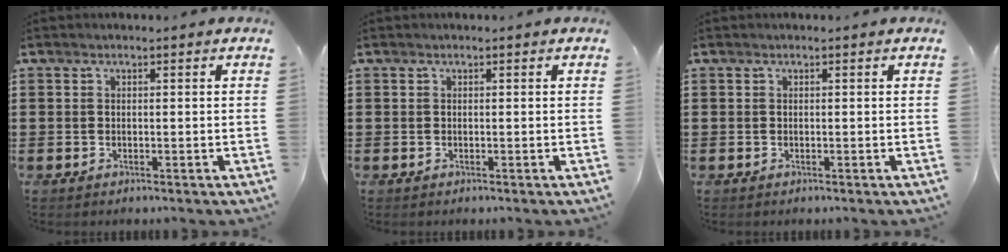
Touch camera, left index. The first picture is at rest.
{"total": 0.0}
{"total": 0.0}